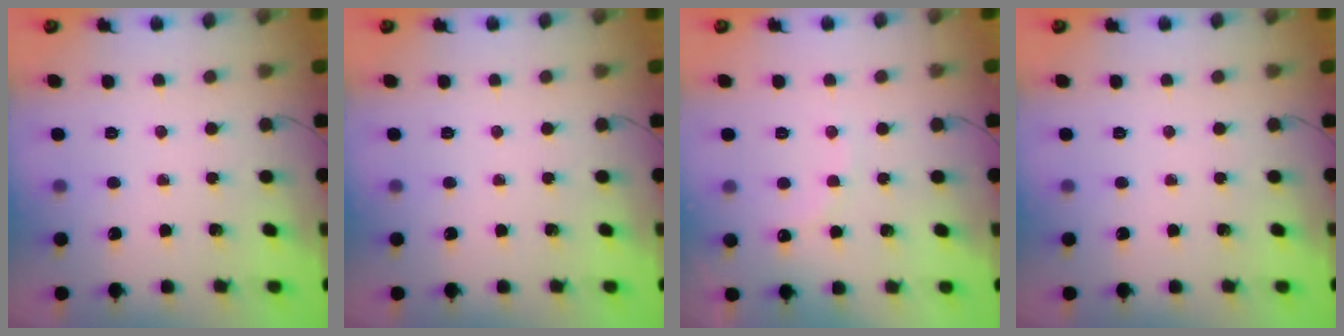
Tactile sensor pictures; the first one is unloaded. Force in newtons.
{"total": 0.0}
{"total": 7.4, "press": 7.2, "slide": 1.7}
{"total": 0.0}